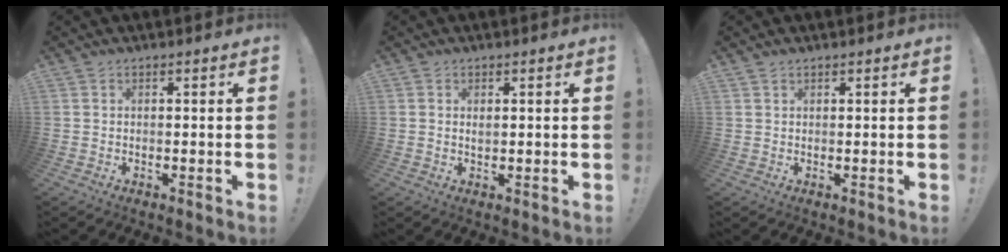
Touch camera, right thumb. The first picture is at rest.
{"total": 0.9, "force": [0.5, 0.6, 0.3], "torque": [0.003, -0.003, 0.008]}
{"total": 0.8, "force": [0.7, 0.2, 0.2], "torque": [-0.001, -0.002, 0.013]}